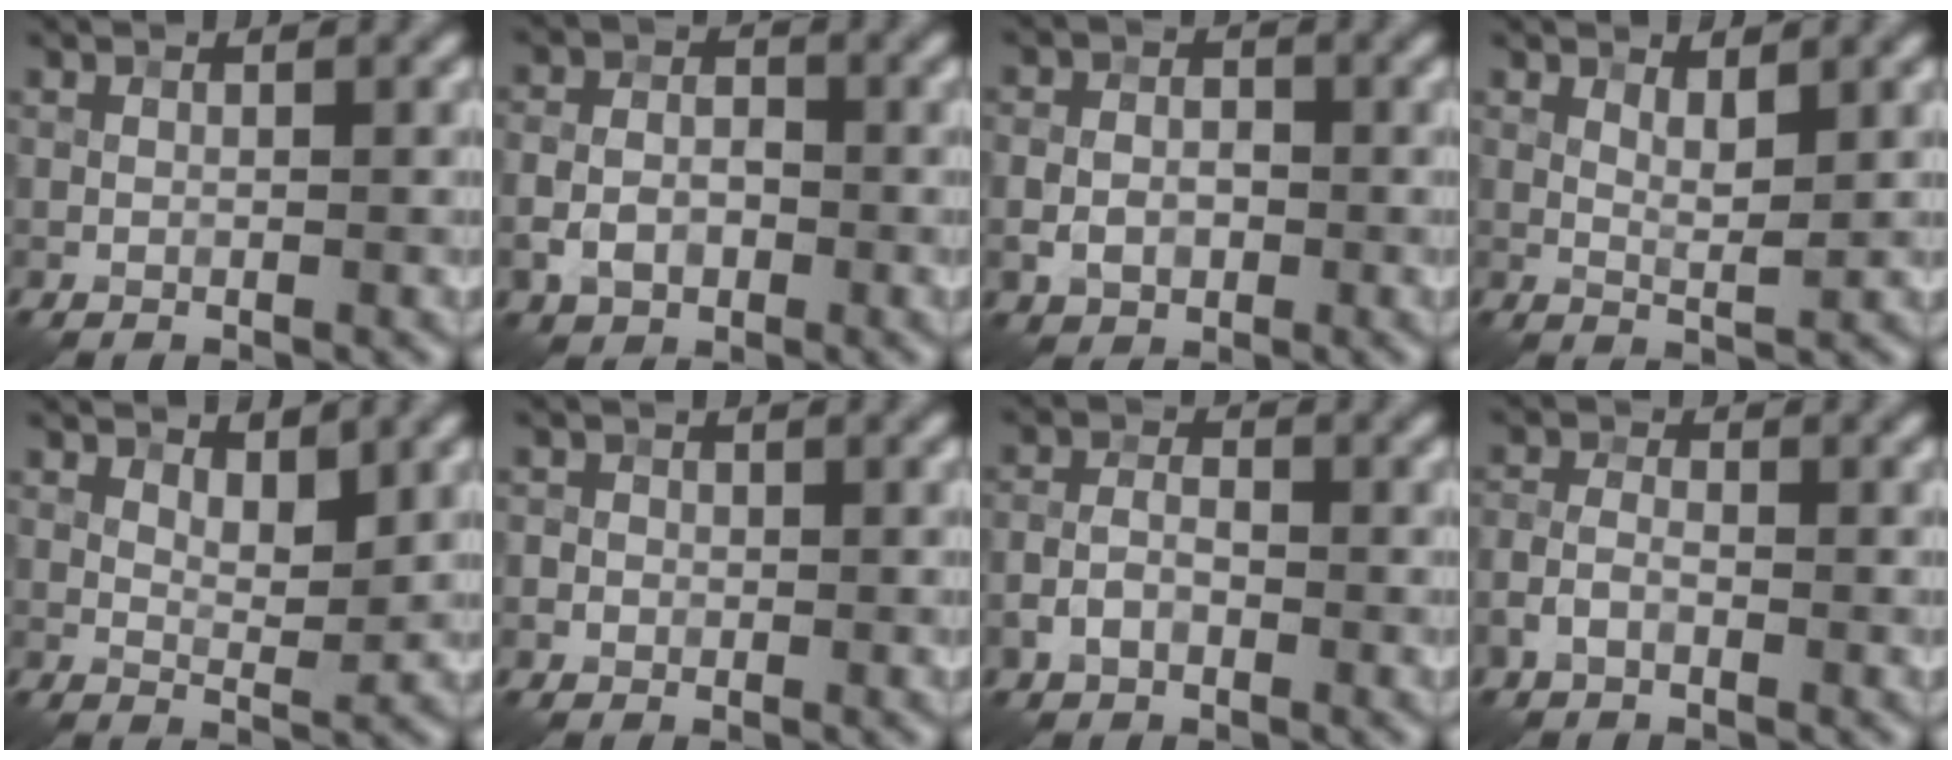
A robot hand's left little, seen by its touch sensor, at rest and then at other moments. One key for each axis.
{"total": 3.5, "fx": -1.3, "fy": 2.6, "fz": 2.0, "tx": -0.035, "ty": 0.000, "tz": -0.026}
{"total": 2.9, "fx": -0.8, "fy": 2.3, "fz": 1.6, "tx": -0.017, "ty": 0.000, "tz": -0.018}
{"total": 1.8, "fx": 1.1, "fy": 0.4, "fz": 1.4, "tx": -0.028, "ty": -0.004, "tz": 0.019}
{"total": 2.6, "fx": 1.7, "fy": 1.0, "fz": 1.6, "tx": -0.024, "ty": -0.006, "tz": 0.029}
{"total": 1.6, "fx": -0.2, "fy": 1.5, "fz": 0.4, "tx": 0.008, "ty": 0.005, "tz": -0.011}
{"total": 2.5, "fx": -1.1, "fy": 1.6, "fz": 1.5, "tx": -0.026, "ty": 0.006, "tz": -0.024}
{"total": 2.0, "fx": -1.1, "fy": 1.2, "fz": 1.3, "tx": -0.023, "ty": 0.006, "tz": -0.026}